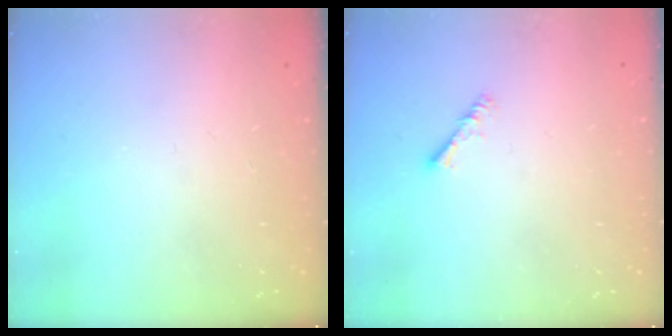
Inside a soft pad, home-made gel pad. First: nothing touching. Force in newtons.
{"total": 2.3, "press": 2.3, "slide": 0.4}